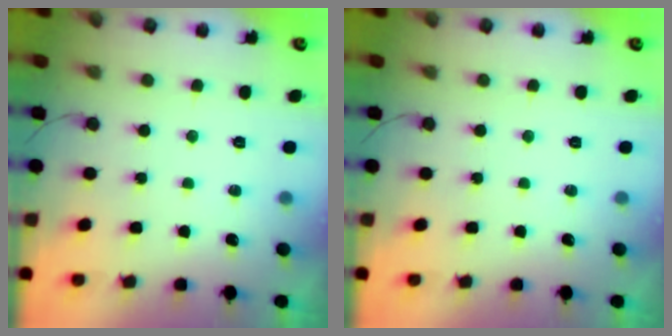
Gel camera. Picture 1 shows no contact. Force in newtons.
{"total": 0.0}